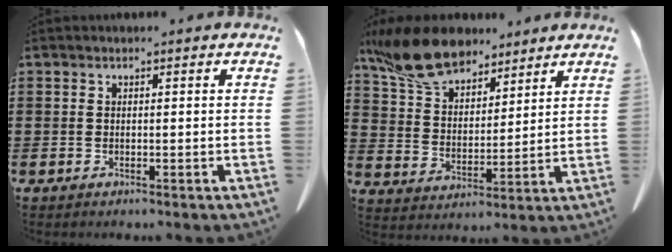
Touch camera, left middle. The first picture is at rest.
{"total": 11.6, "force": [9.4, 4.5, 5.1], "torque": [-0.127, -0.030, 0.179]}